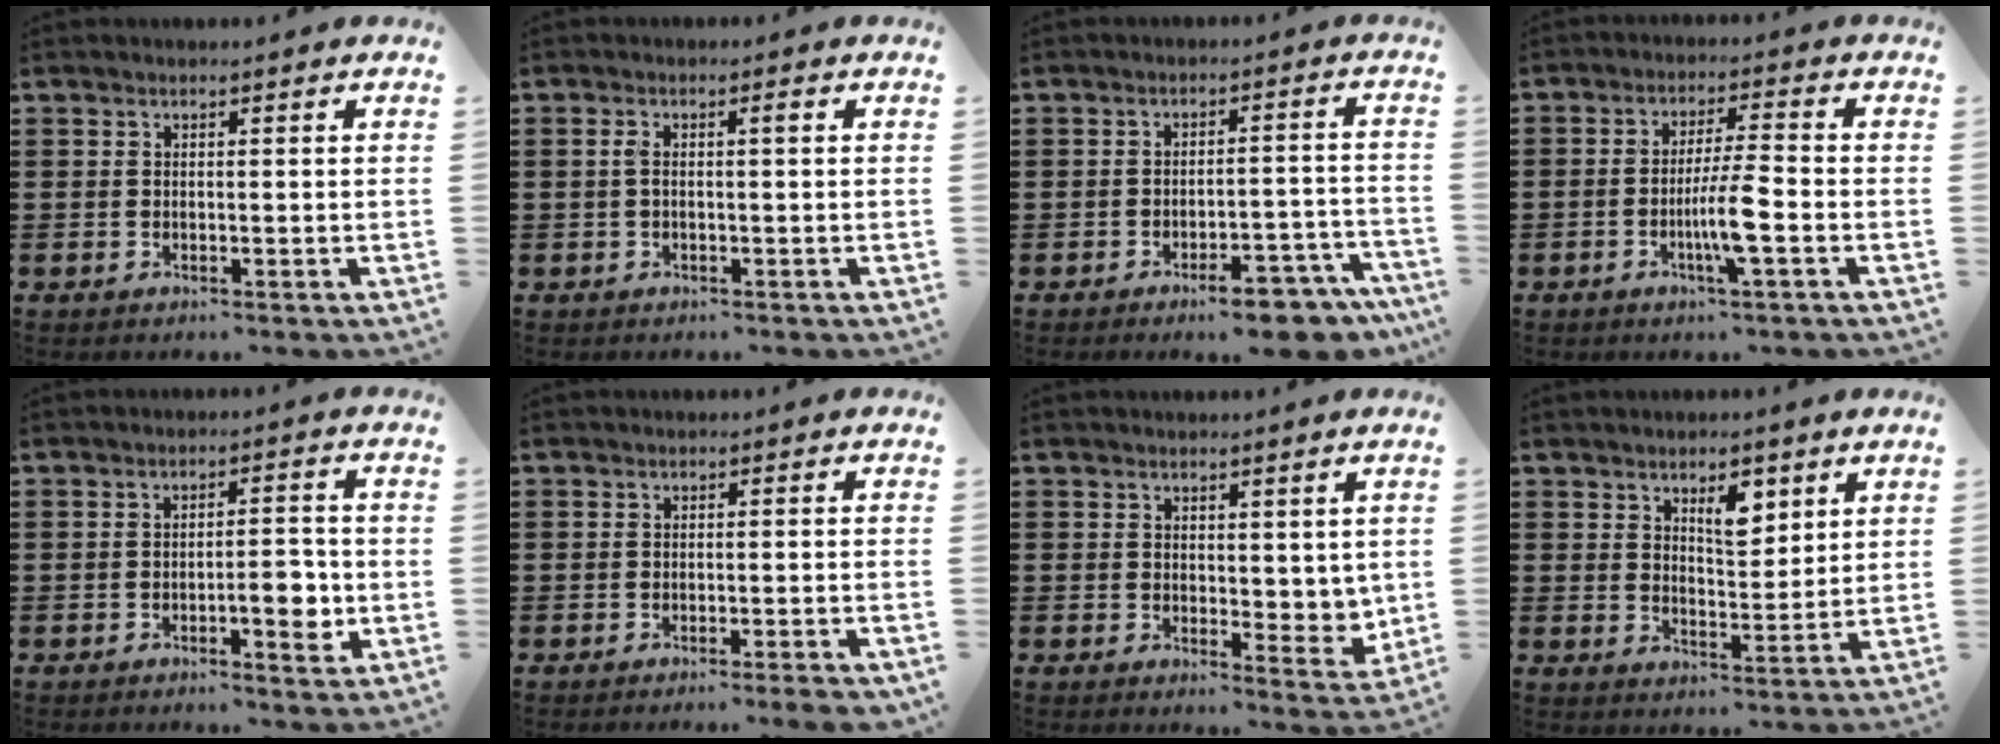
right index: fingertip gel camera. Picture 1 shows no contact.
{"total": 1.8, "force": [0.0, 0.3, 1.8], "torque": [-0.033, 0.002, -0.003]}
{"total": 7.1, "force": [-6.0, 1.6, 3.4], "torque": [-0.043, 0.014, -0.106]}
{"total": 6.2, "force": [-2.1, 0.3, 5.9], "torque": [-0.111, -0.010, -0.042]}
{"total": 5.2, "force": [-1.6, 1.6, 4.6], "torque": [-0.067, 0.005, -0.030]}
{"total": 1.8, "force": [-1.3, -0.2, 1.2], "torque": [-0.019, -0.002, -0.024]}
{"total": 3.4, "force": [2.2, 2.3, 1.2], "torque": [-0.017, -0.002, 0.039]}
{"total": 5.2, "force": [2.8, 2.4, 3.7], "torque": [-0.049, -0.005, 0.042]}